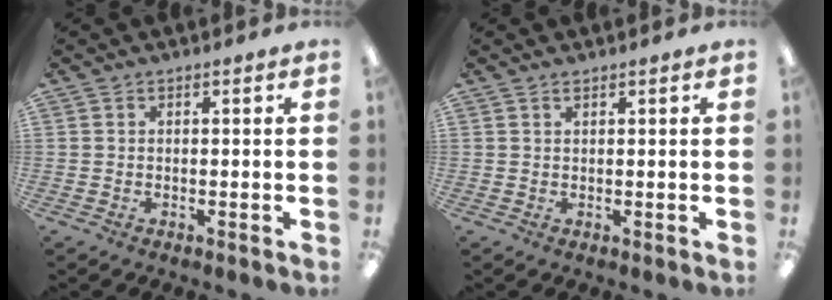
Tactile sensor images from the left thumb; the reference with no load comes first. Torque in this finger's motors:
{"motor_torque": [-0.29, 0.00, -0.08, 0.08, 0.03]}